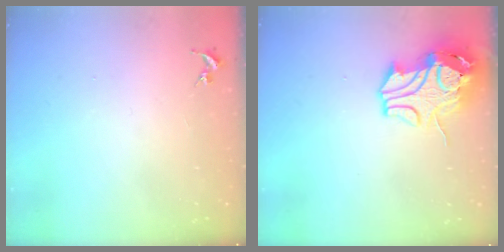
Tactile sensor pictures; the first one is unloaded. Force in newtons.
{"total": 12.8, "press": 12.7, "slide": 1.8}